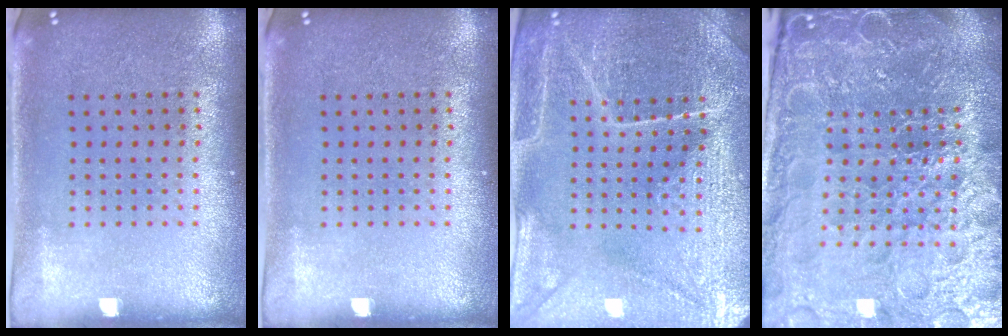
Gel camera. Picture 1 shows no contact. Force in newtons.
{"total": 0.0}
{"total": 4.3, "press": 4.2, "slide": 0.9}
{"total": 6.7, "press": 6.0, "slide": 3.1}